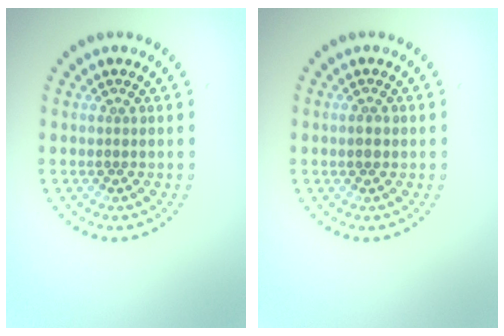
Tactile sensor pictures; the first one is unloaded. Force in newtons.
{"total": 1.4, "press": 1.4, "slide": 0.3}